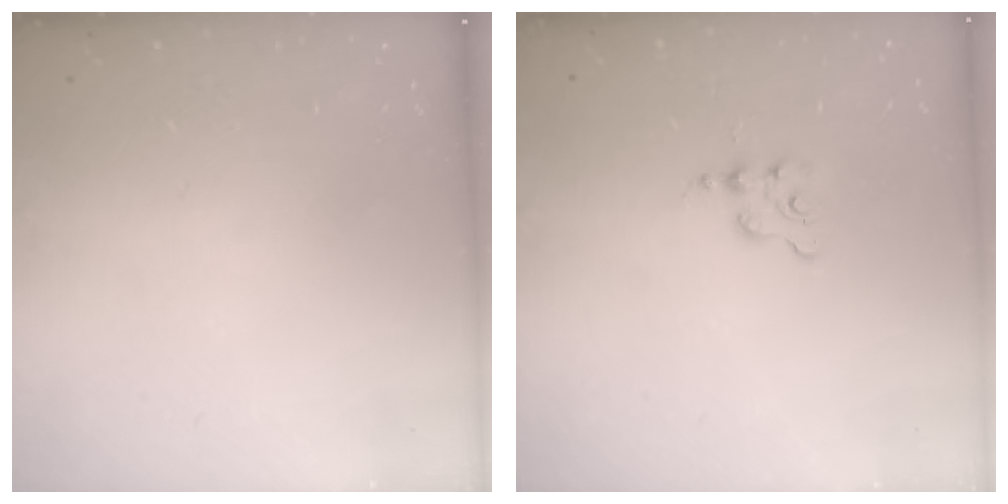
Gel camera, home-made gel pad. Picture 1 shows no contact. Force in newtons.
{"total": 1.3, "press": 1.3, "slide": 0.2}